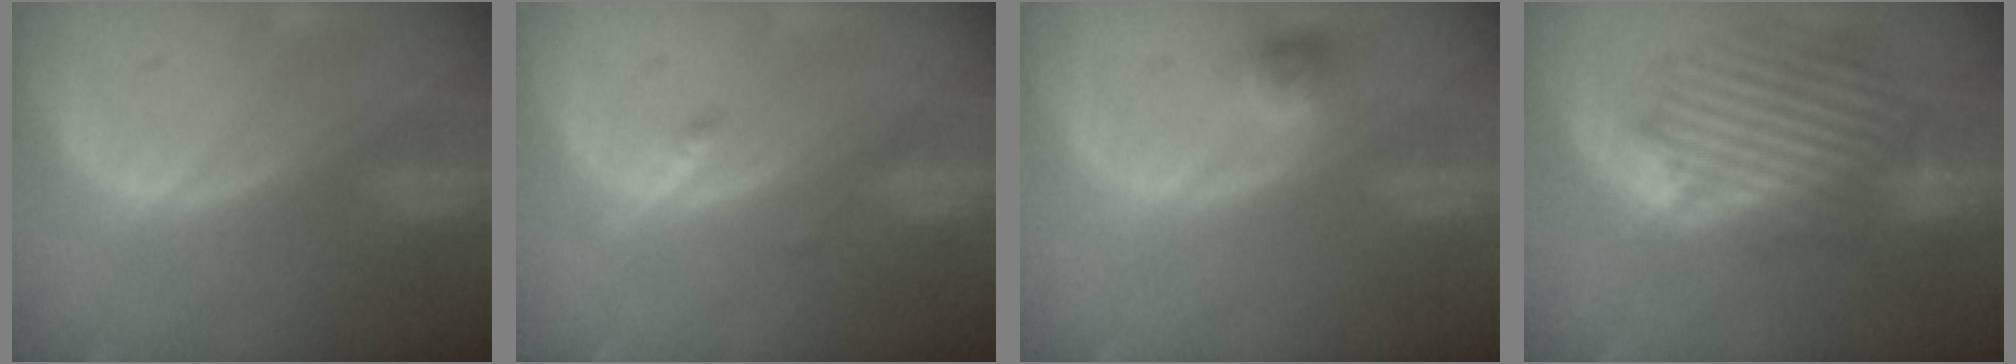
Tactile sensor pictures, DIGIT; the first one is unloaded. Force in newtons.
{"total": 2.2, "press": 1.8, "slide": 1.3}
{"total": 2.2, "press": 2.2, "slide": 0.2}
{"total": 9.1, "press": 9.1, "slide": 0.8}